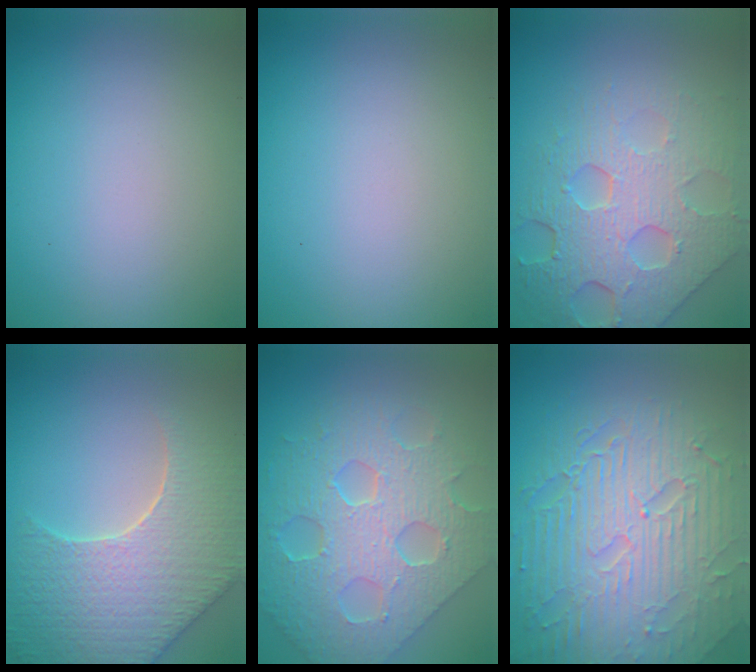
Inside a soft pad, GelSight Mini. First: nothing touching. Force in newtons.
{"total": 0.0}
{"total": 8.1, "press": 5.5, "slide": 6.0}
{"total": 8.0, "press": 6.4, "slide": 4.9}
{"total": 8.9, "press": 6.4, "slide": 6.2}
{"total": 10.1, "press": 6.6, "slide": 7.6}